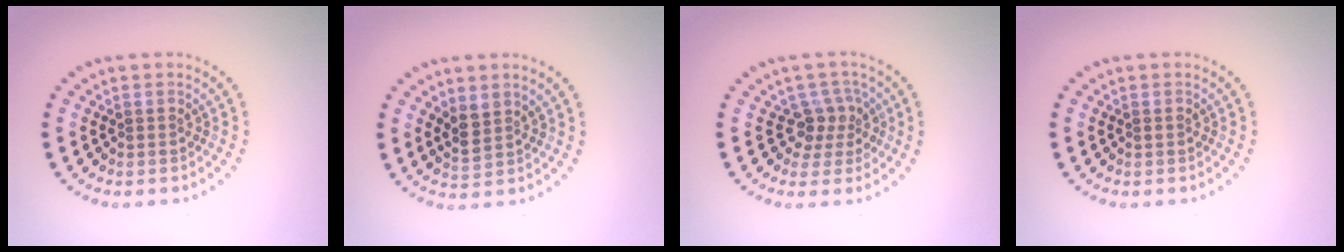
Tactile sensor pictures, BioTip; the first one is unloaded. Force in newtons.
{"total": 2.1, "press": 1.8, "slide": 1.1}
{"total": 2.6, "press": 2.0, "slide": 1.7}
{"total": 0.5, "press": 0.5, "slide": 0.1}